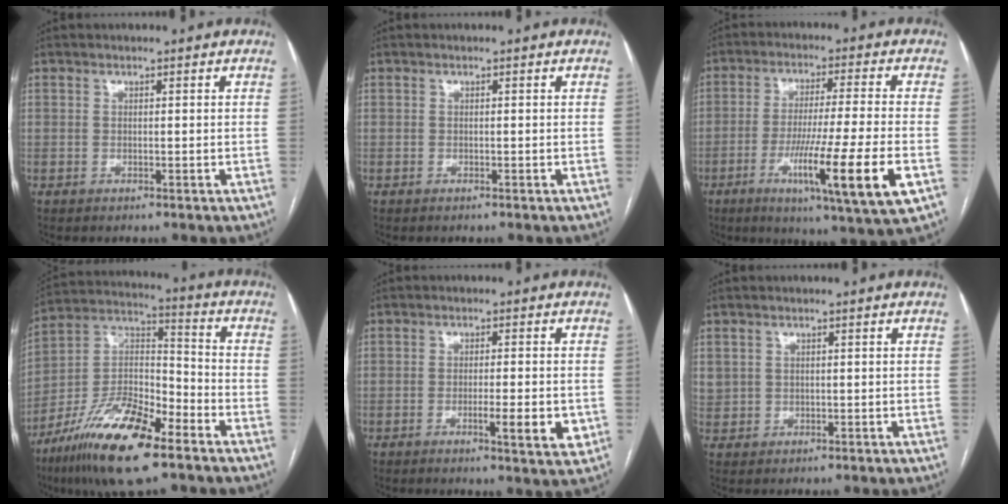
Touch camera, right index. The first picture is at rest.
{"total": 0.0}
{"total": 15.7, "force": [-5.5, -0.6, 14.7], "torque": [-0.245, -0.032, -0.090]}
{"total": 17.7, "force": [-11.2, 4.1, 13.1], "torque": [-0.260, -0.001, -0.200]}
{"total": 5.6, "force": [-1.6, 0.9, 5.3], "torque": [-0.077, -0.005, -0.021]}
{"total": 2.0, "force": [0.5, 1.8, 0.4], "torque": [-0.001, 0.010, 0.015]}